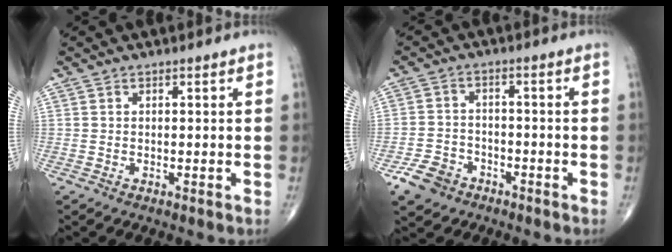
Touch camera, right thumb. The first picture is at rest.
{"total": 6.2, "force": [-3.9, 4.4, 1.9], "torque": [-0.027, 0.020, -0.070]}